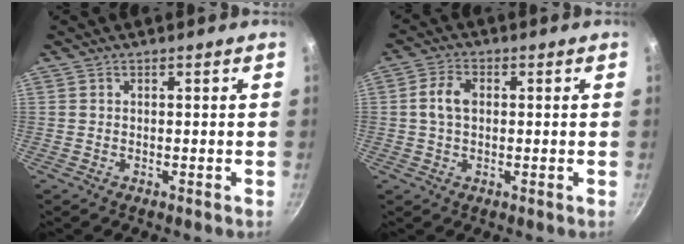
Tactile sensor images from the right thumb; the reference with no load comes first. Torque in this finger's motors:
{"motor_torque": [1.35, 1.35, 0.28, -0.04, 0.30]}